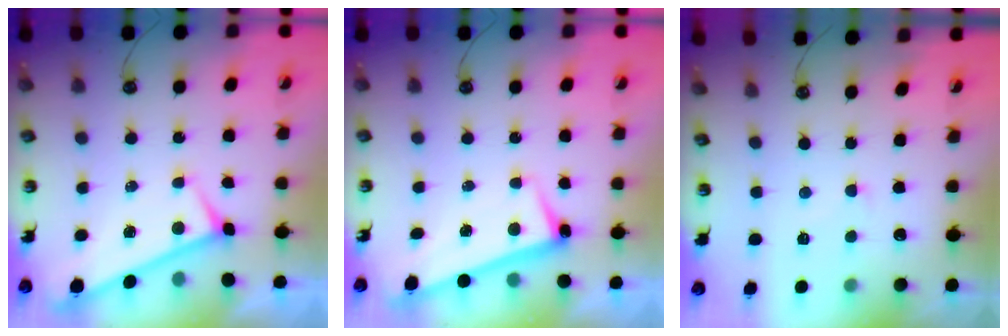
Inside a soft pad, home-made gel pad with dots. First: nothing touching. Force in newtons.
{"total": 2.4, "press": 2.3, "slide": 0.7}
{"total": 4.6, "press": 4.5, "slide": 0.5}